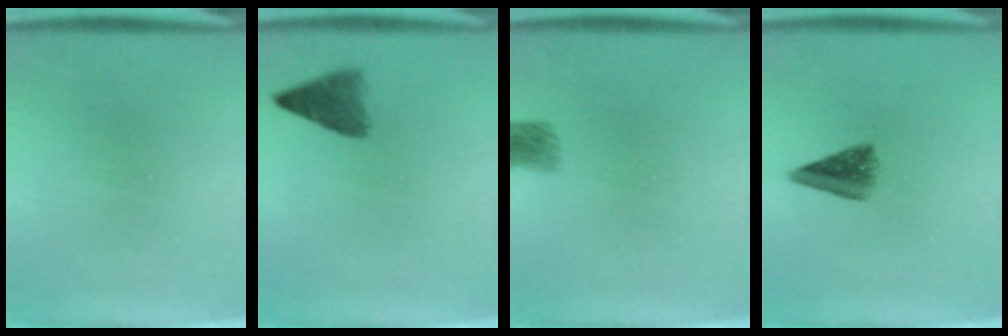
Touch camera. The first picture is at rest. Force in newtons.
{"total": 4.6}
{"total": 3.4}
{"total": 4.2}